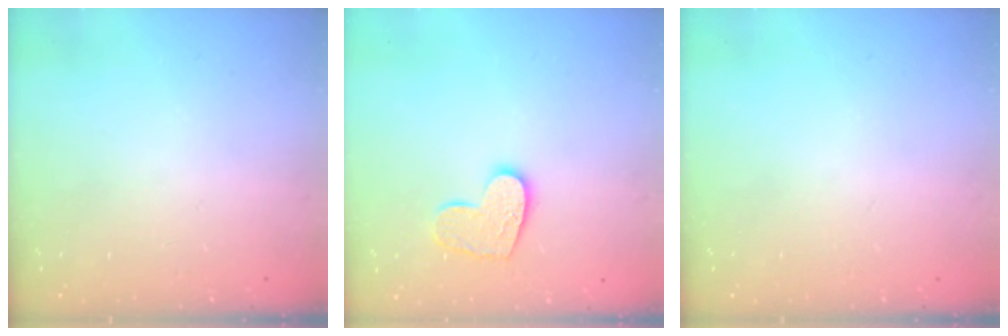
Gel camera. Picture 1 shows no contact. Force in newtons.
{"total": 11.3, "press": 11.2, "slide": 0.7}
{"total": 0.0}